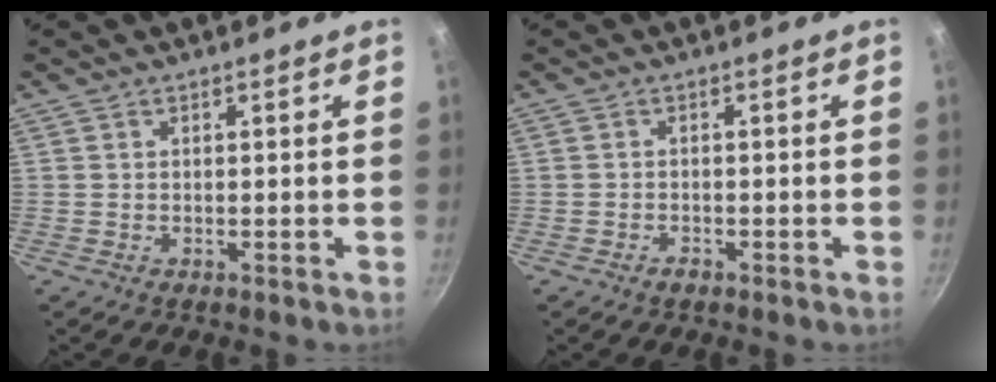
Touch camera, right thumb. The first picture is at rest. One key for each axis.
{"total": 1.4, "fx": -1.1, "fy": 0.7, "fz": 0.7, "tx": -0.013, "ty": 0.011, "tz": -0.019}